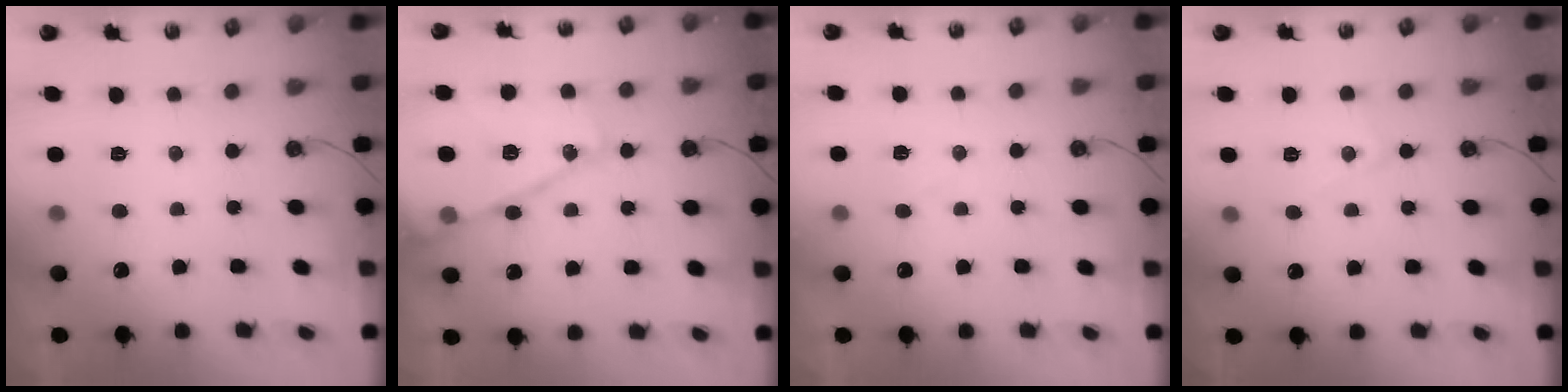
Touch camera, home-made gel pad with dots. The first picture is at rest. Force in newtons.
{"total": 16.0, "press": 16.0, "slide": 1.6}
{"total": 7.4, "press": 7.4, "slide": 0.8}
{"total": 5.3, "press": 5.3, "slide": 0.4}